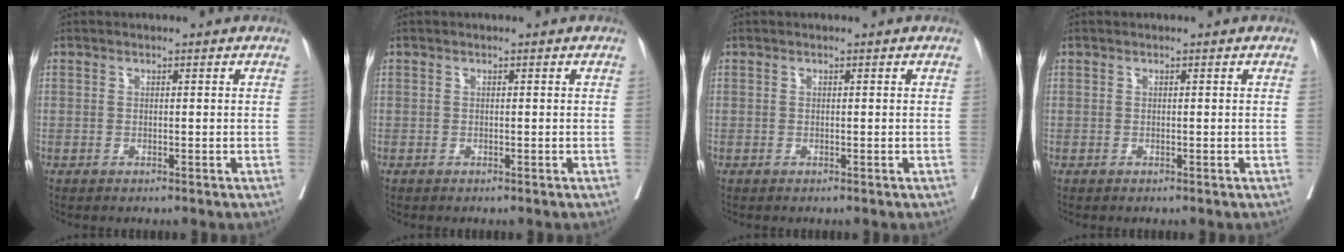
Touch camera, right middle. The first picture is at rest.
{"total": 0.0}
{"total": 0.0}
{"total": 0.0}